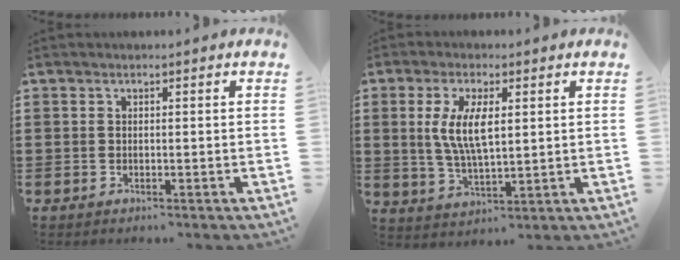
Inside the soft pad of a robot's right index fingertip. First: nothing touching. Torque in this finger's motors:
{"motor_torque": [0.74, 0.37, 0.43, 0.12]}